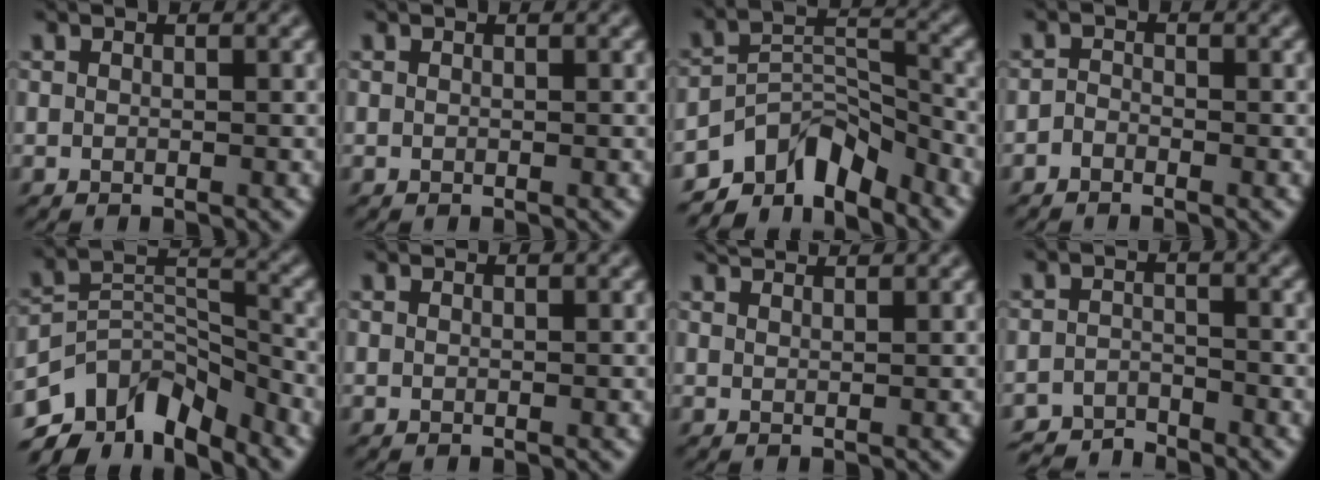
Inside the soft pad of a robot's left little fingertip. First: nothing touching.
{"total": 0.0}
{"total": 6.3, "force": [-5.4, 2.5, 2.2], "torque": [-0.022, 0.001, -0.106]}
{"total": 1.1, "force": [-1.0, 0.5, 0.2], "torque": [-0.001, 0.004, -0.025]}
{"total": 8.5, "force": [-6.8, 3.7, 3.6], "torque": [-0.049, -0.006, -0.131]}
{"total": 0.7, "force": [0.7, -0.1, 0.0], "torque": [-0.007, 0.004, 0.014]}
{"total": 2.2, "force": [2.1, -0.2, 0.5], "torque": [-0.014, 0.009, 0.037]}
{"total": 4.2, "force": [-4.1, 1.1, 0.3], "torque": [0.005, -0.005, -0.074]}